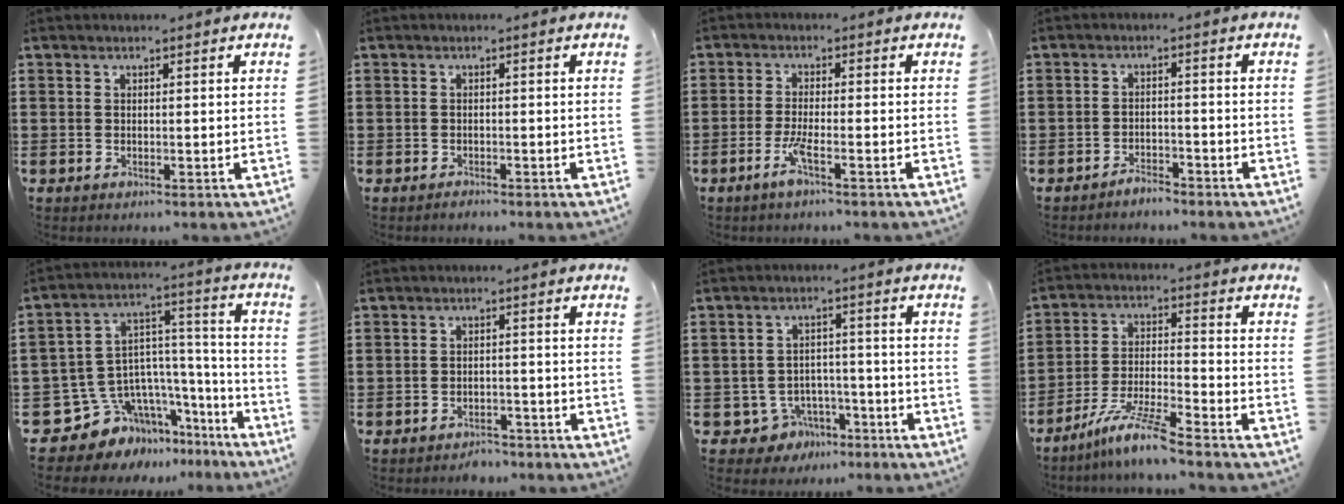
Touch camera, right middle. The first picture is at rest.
{"total": 0.7, "force": [-0.7, 0.2, 0.0], "torque": [-0.002, 0.001, -0.016]}
{"total": 3.4, "force": [-2.0, 0.1, 2.8], "torque": [-0.062, -0.005, -0.041]}
{"total": 2.4, "force": [-2.4, 0.4, 0.2], "torque": [-0.011, 0.003, -0.049]}
{"total": 8.9, "force": [-5.7, 6.6, 1.5], "torque": [-0.067, -0.015, -0.101]}
{"total": 2.3, "force": [-2.3, 0.5, -0.1], "torque": [-0.005, 0.003, -0.051]}
{"total": 4.8, "force": [-3.7, 2.9, 1.0], "torque": [-0.039, 0.010, -0.075]}
{"total": 8.2, "force": [-6.9, -0.1, 4.4], "torque": [-0.093, -0.012, -0.135]}